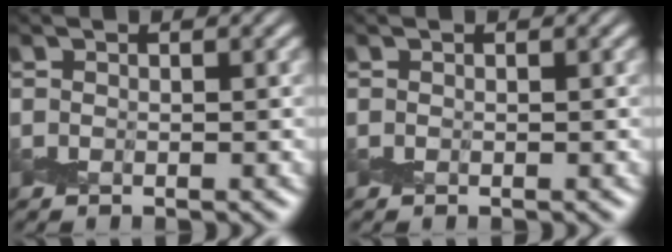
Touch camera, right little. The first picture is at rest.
{"total": 0.0}